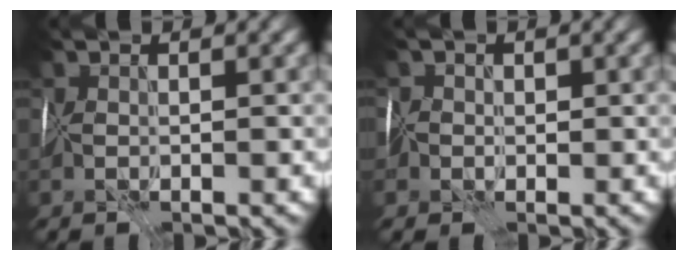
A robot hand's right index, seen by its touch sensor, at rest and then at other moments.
{"total": 3.1, "force": [-0.5, 2.9, 0.7], "torque": [0.002, 0.014, -0.030]}